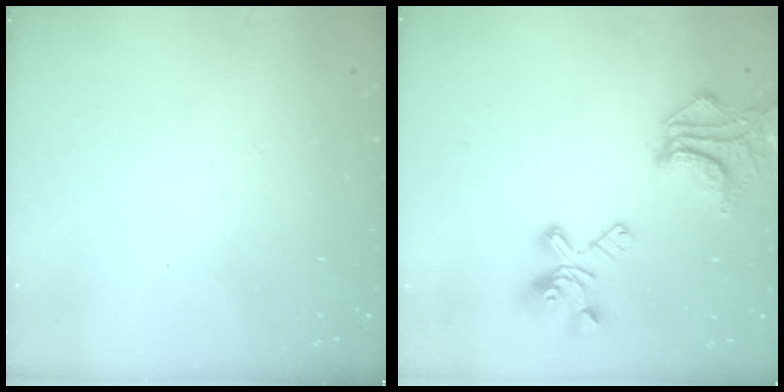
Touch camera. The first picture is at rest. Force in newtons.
{"total": 14.7, "press": 14.4, "slide": 3.0}